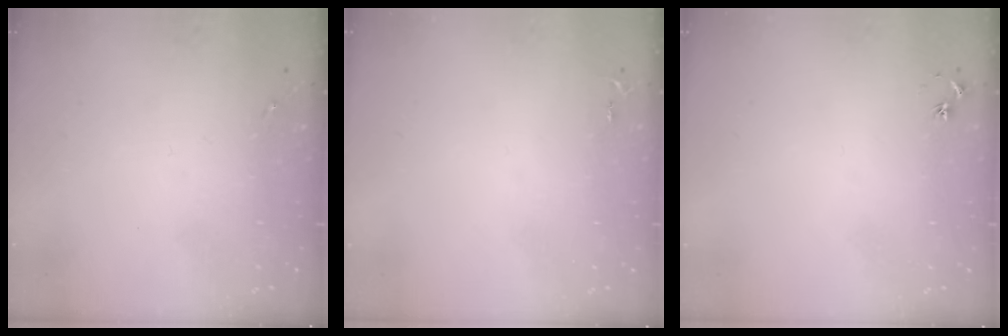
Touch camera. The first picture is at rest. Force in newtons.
{"total": 2.5, "press": 2.5, "slide": 0.3}
{"total": 3.3, "press": 3.3, "slide": 0.3}